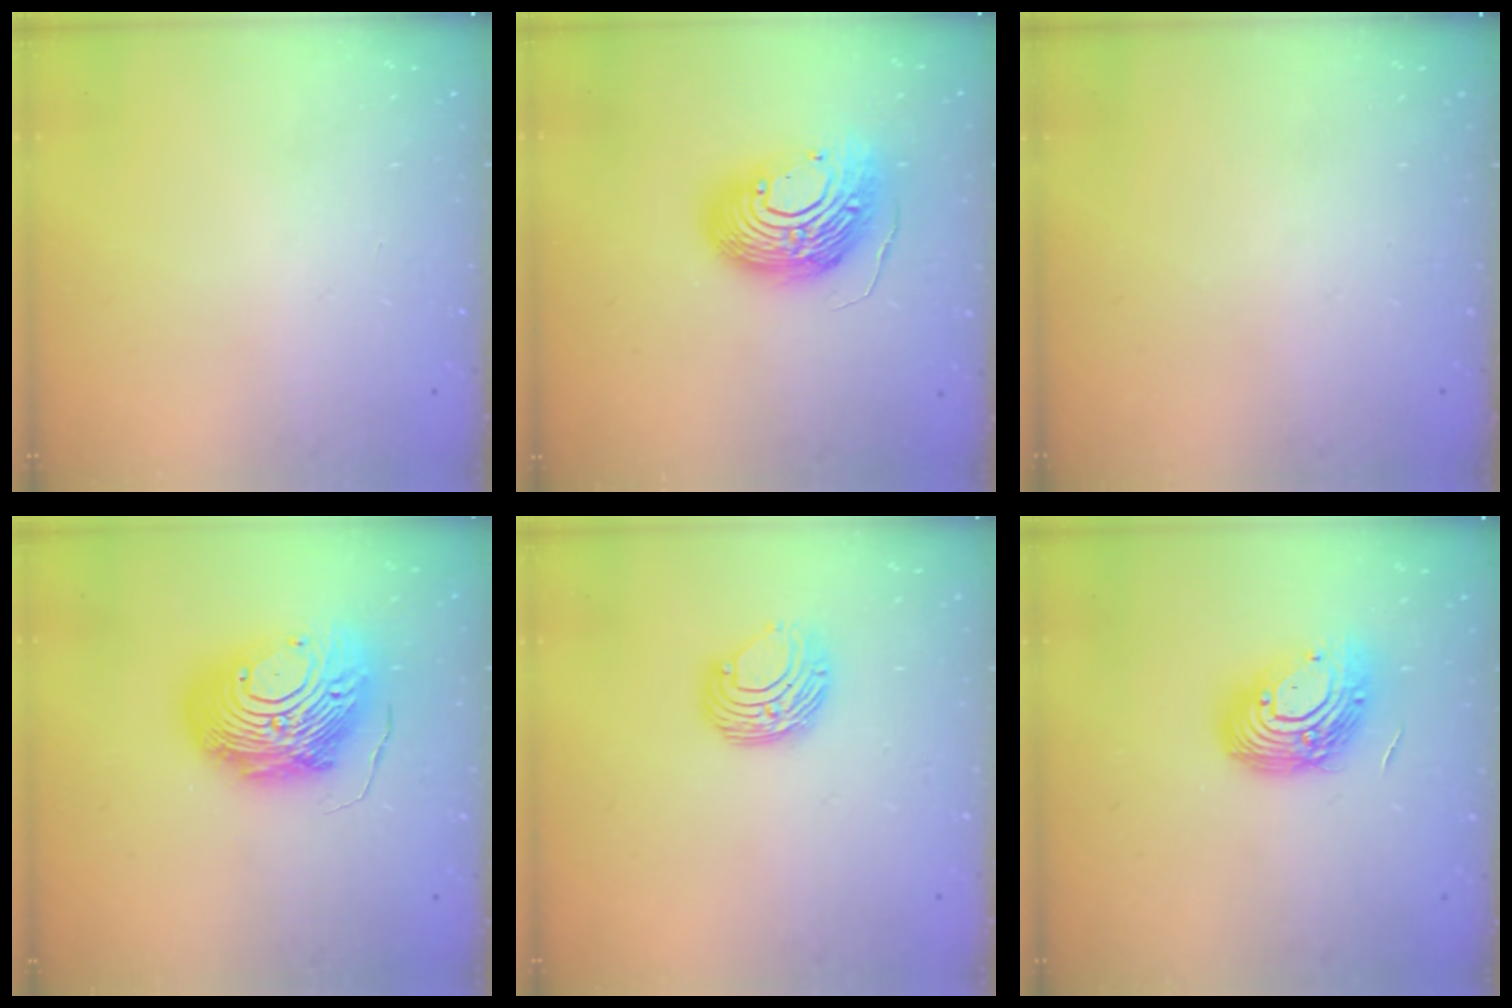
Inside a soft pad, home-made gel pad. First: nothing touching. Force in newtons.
{"total": 17.0, "press": 16.9, "slide": 1.5}
{"total": 0.0}
{"total": 19.8, "press": 19.7, "slide": 1.9}
{"total": 8.7, "press": 8.6, "slide": 0.7}
{"total": 15.2, "press": 15.1, "slide": 1.4}